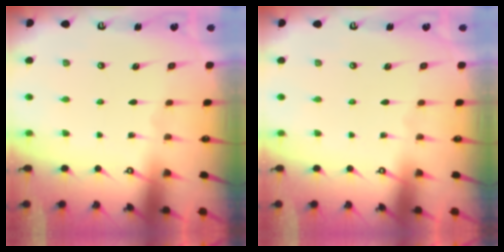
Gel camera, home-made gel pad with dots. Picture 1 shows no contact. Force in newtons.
{"total": 0.0}